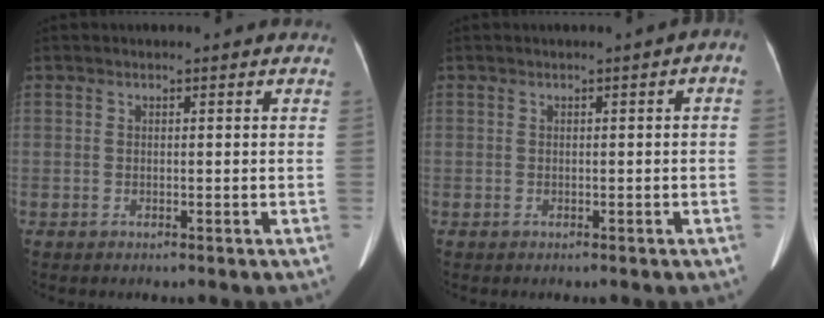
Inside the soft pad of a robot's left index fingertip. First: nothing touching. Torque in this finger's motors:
{"motor_torque": [0.32, -0.30, 0.08, 0.09]}